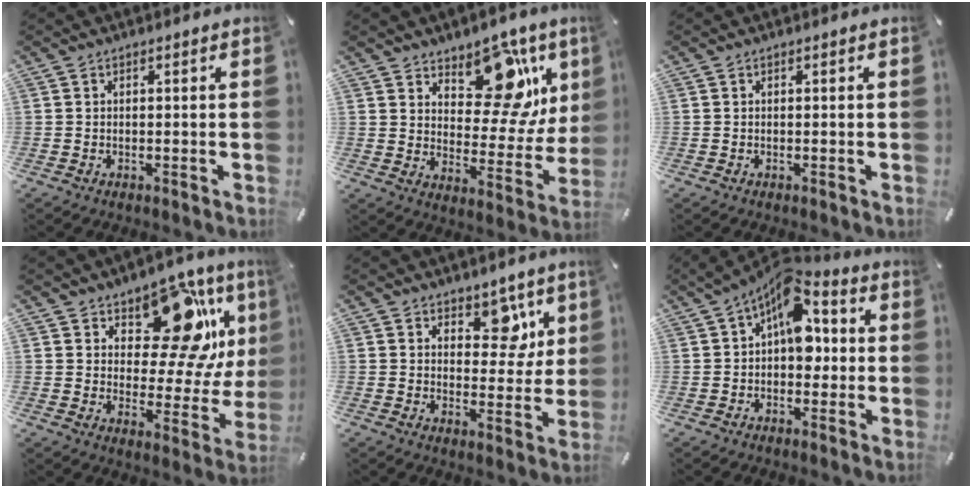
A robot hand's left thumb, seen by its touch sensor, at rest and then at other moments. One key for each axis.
{"total": 17.2, "fx": 10.5, "fy": 10.1, "fz": 9.1, "tx": -0.097, "ty": -0.082, "tz": 0.181}
{"total": 0.0}
{"total": 17.8, "fx": 10.3, "fy": 9.8, "fz": 10.7, "tx": -0.137, "ty": -0.076, "tz": 0.173}
{"total": 8.8, "fx": 5.1, "fy": 5.9, "fz": 4.1, "tx": -0.030, "ty": -0.035, "tz": 0.084}
{"total": 12.5, "fx": 3.4, "fy": 7.6, "fz": 9.2, "tx": -0.126, "ty": -0.024, "tz": 0.061}